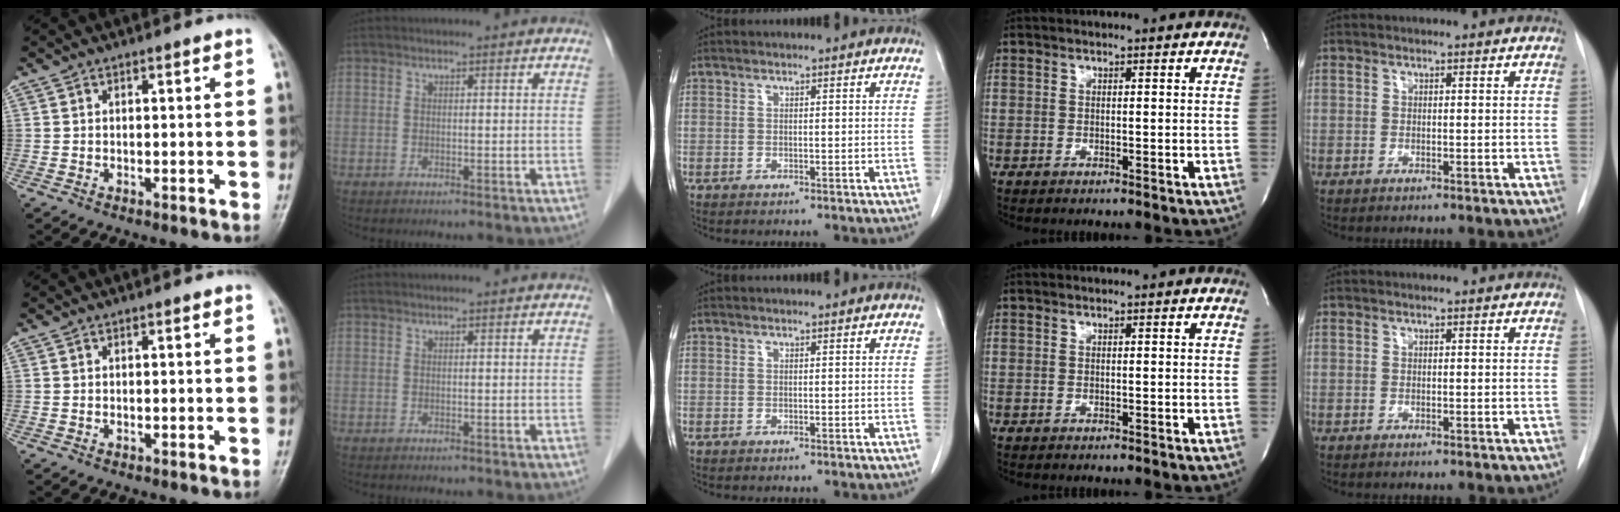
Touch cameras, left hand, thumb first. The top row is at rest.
{}